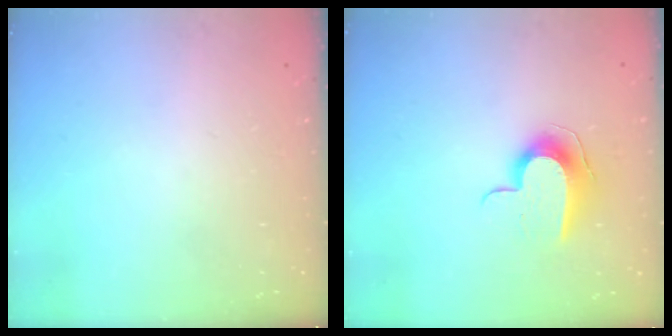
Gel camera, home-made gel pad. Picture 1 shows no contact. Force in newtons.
{"total": 9.5, "press": 9.5, "slide": 0.5}